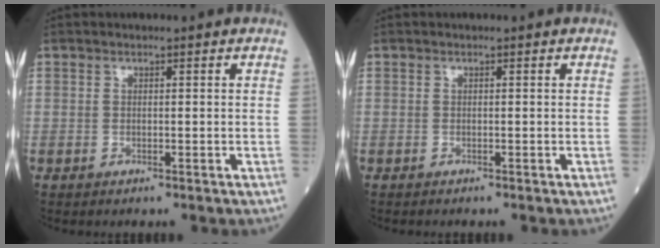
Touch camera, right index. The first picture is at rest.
{"total": 0.0}